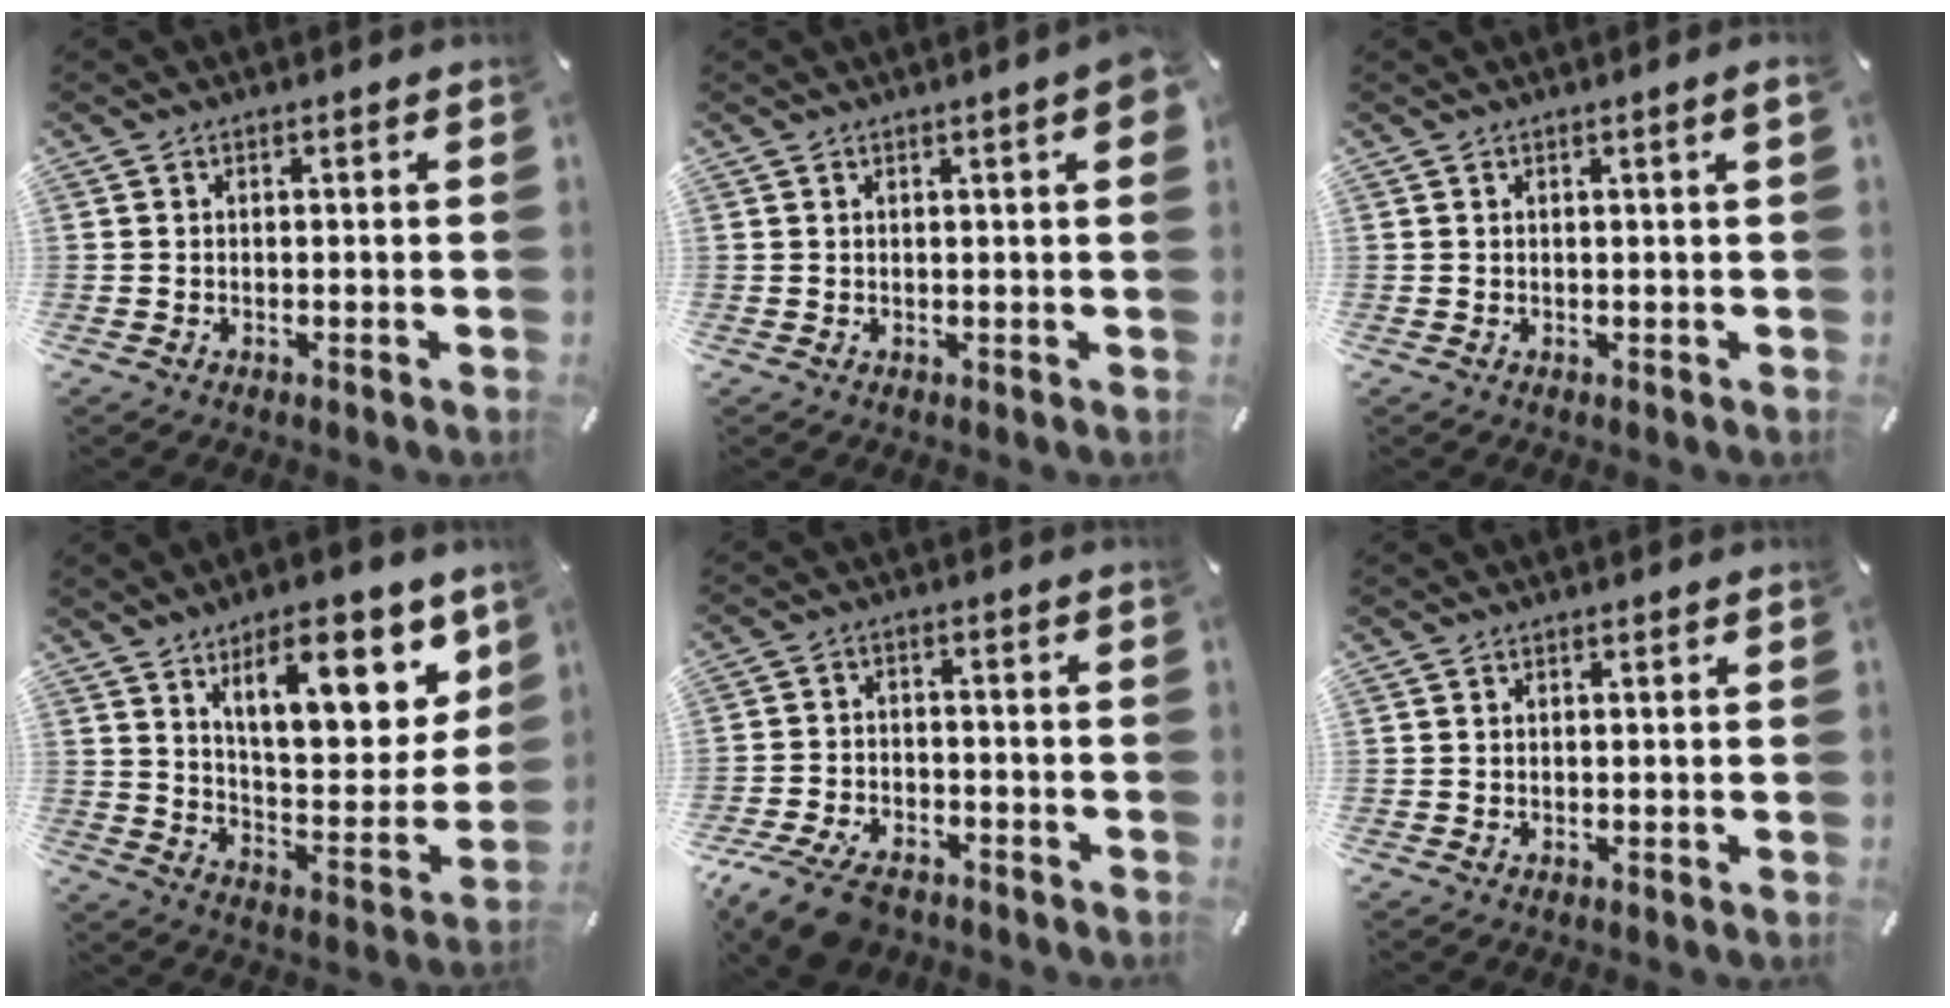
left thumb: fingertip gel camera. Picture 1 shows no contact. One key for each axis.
{"total": 3.7, "fx": 1.2, "fy": 0.5, "fz": 3.4, "tx": -0.049, "ty": -0.005, "tz": 0.017}
{"total": 1.7, "fx": 0.5, "fy": 0.0, "fz": 1.6, "tx": -0.029, "ty": 0.001, "tz": 0.007}
{"total": 18.5, "fx": 10.6, "fy": 7.5, "fz": 13.1, "tx": -0.181, "ty": -0.056, "tz": 0.169}
{"total": 9.5, "fx": -7.0, "fy": 4.6, "fz": 4.6, "tx": -0.097, "ty": 0.031, "tz": -0.130}
{"total": 0.0}